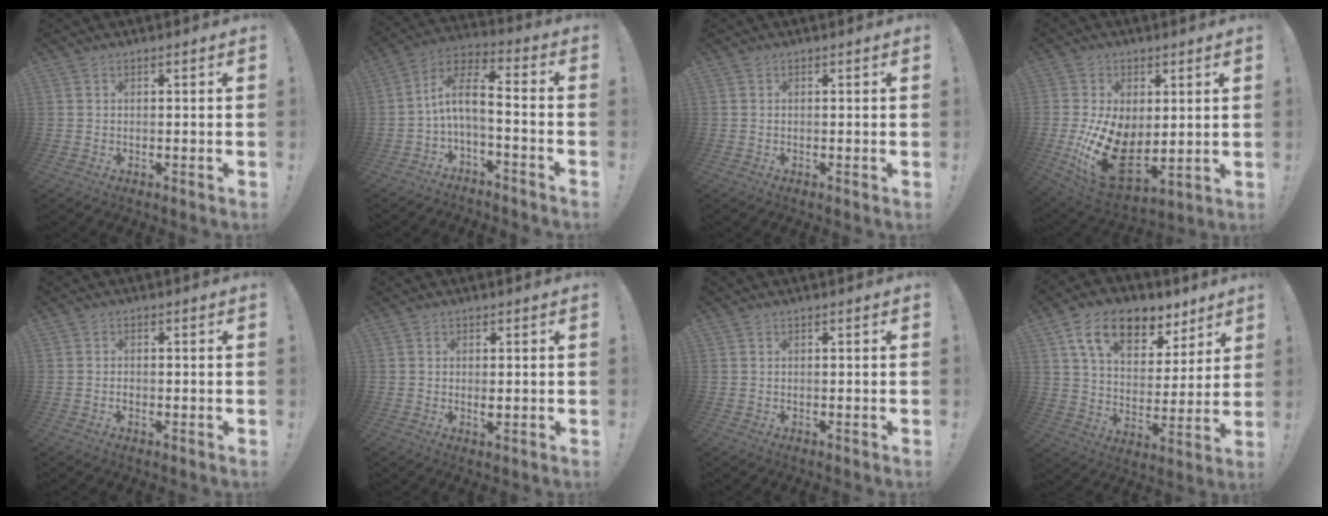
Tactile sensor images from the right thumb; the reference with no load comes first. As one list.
[{"total": 8.9, "force": [-1.7, 3.6, 8.0], "torque": [-0.129, 0.011, -0.033]}, {"total": 0.0}, {"total": 17.9, "force": [-2.0, 12.1, 13.1], "torque": [-0.234, -0.008, -0.018]}, {"total": 1.1, "force": [-0.5, 0.8, 0.5], "torque": [-0.001, -0.001, -0.011]}, {"total": 1.7, "force": [0.3, 1.0, 1.3], "torque": [-0.008, -0.007, 0.004]}, {"total": 0.0}, {"total": 16.2, "force": [10.0, 9.2, 8.8], "torque": [-0.146, -0.055, 0.181]}]